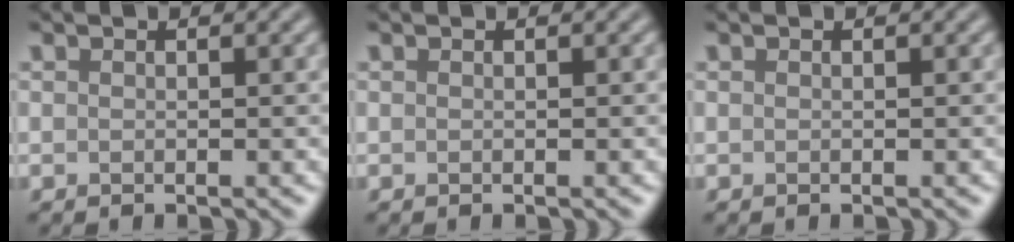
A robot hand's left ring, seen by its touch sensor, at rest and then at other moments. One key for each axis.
{"total": 0.0}
{"total": 0.0}